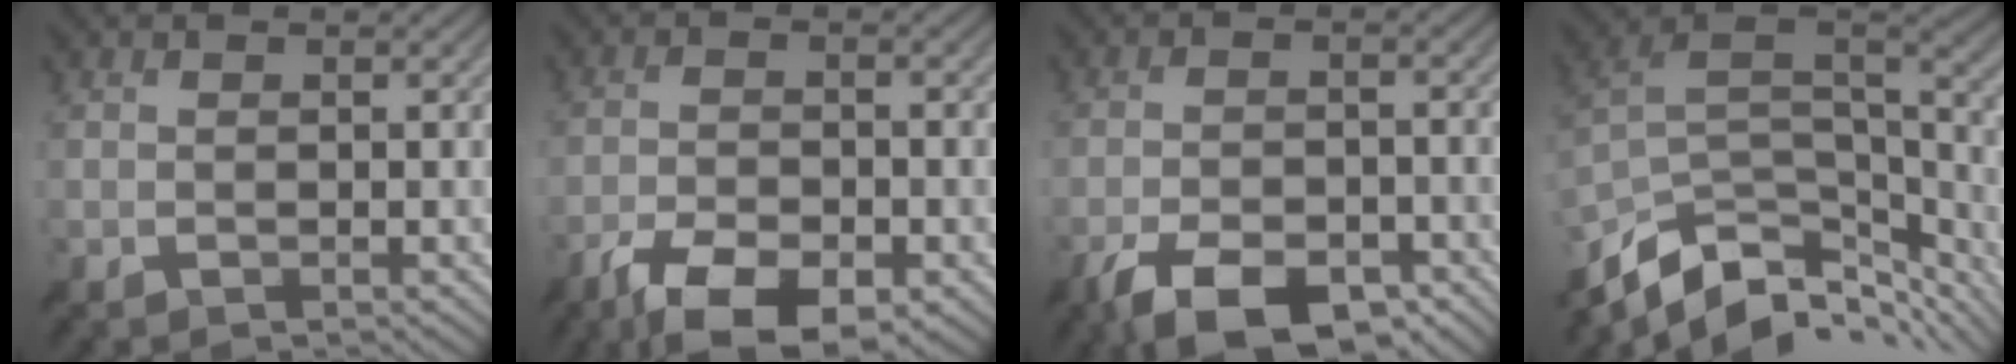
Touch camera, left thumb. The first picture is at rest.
{"total": 9.4, "force": [-6.1, 3.1, 6.5], "torque": [-0.128, -0.008, -0.109]}
{"total": 9.7, "force": [-6.4, 3.6, 6.3], "torque": [-0.113, -0.003, -0.114]}
{"total": 13.1, "force": [-7.5, 6.7, 8.4], "torque": [-0.216, -0.022, -0.116]}